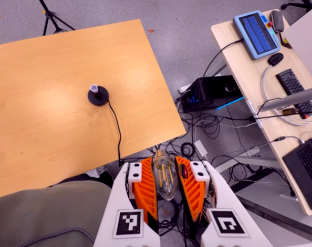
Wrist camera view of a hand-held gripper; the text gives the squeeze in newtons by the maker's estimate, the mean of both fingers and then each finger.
{"total": 20.1, "left": 22.0, "right": 18.2}